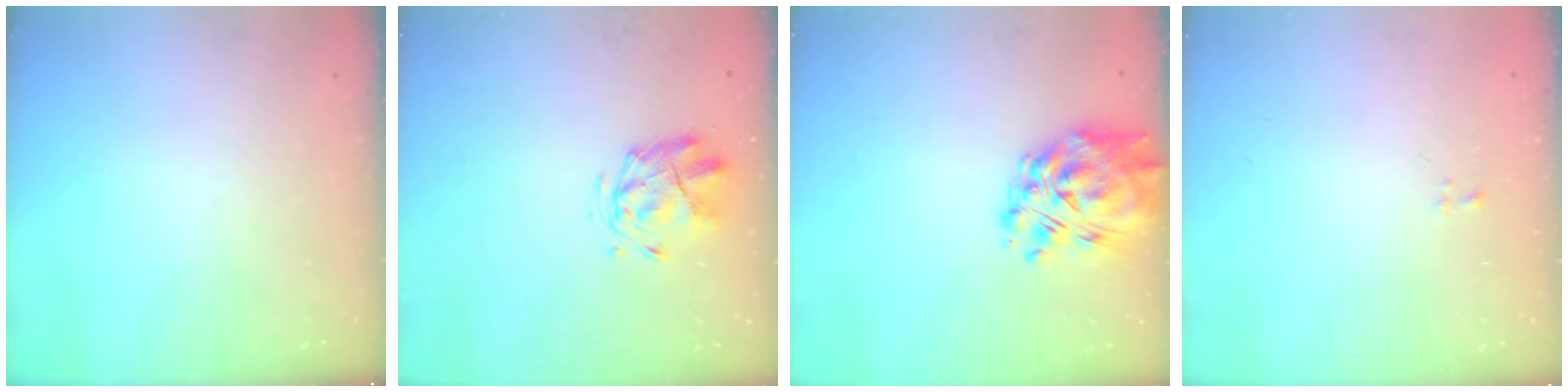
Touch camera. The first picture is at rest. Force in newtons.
{"total": 2.7, "press": 2.4, "slide": 1.2}
{"total": 12.4, "press": 11.4, "slide": 4.8}
{"total": 0.0}